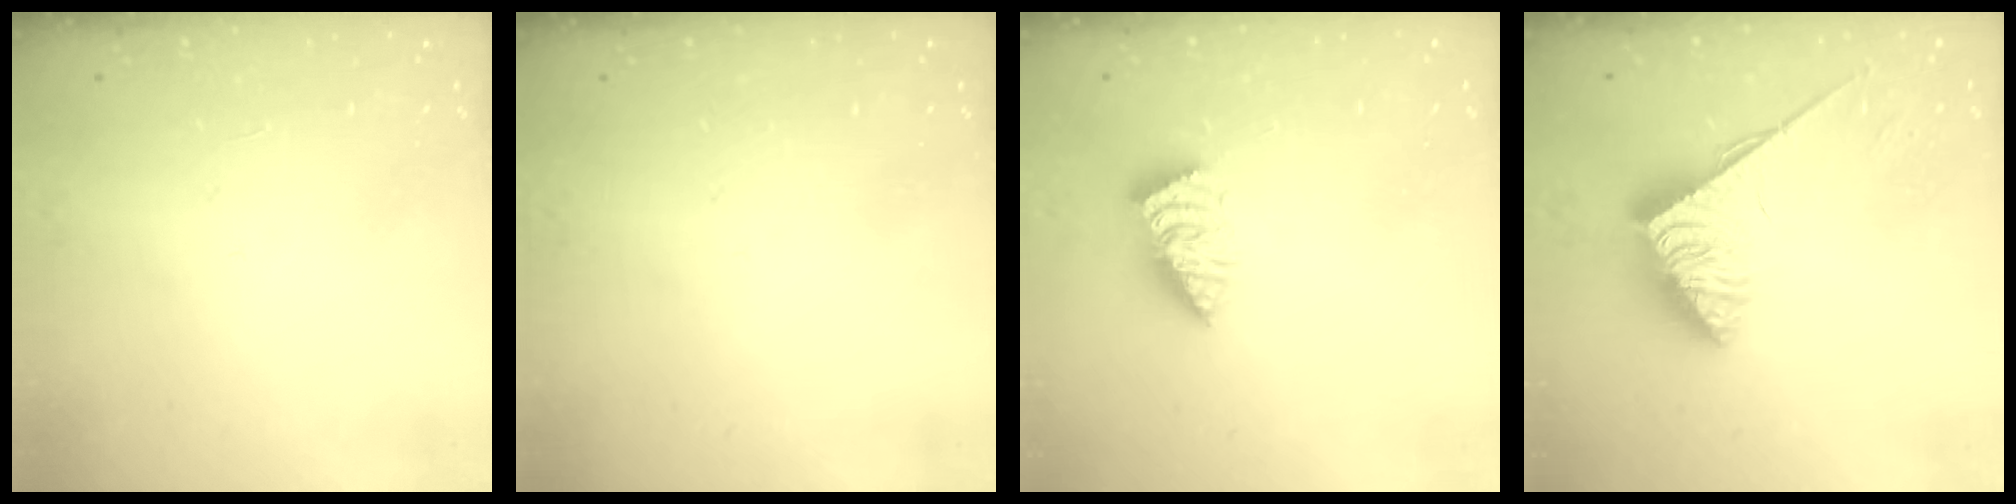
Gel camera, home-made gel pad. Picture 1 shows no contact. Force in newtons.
{"total": 0.0}
{"total": 1.9, "press": 1.9, "slide": 0.4}
{"total": 3.7, "press": 3.6, "slide": 0.6}